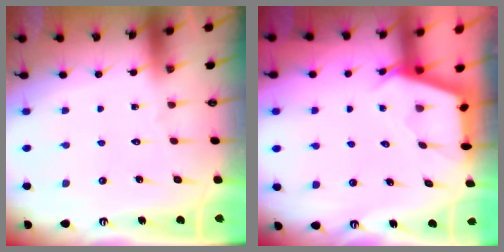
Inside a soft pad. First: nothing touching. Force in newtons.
{"total": 2.7, "press": 2.7, "slide": 0.3}